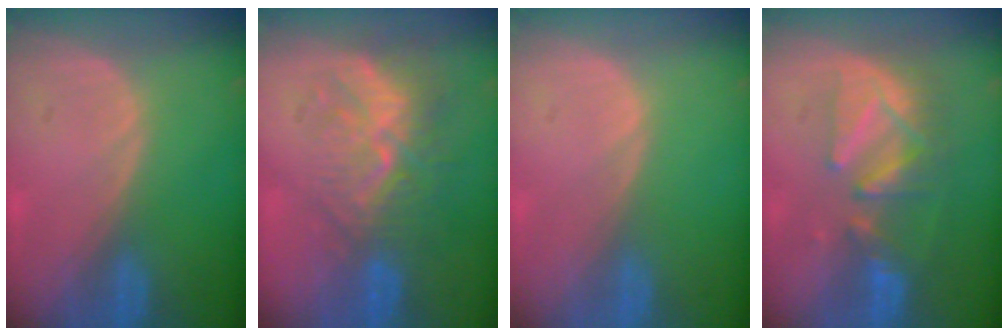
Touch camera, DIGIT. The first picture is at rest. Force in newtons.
{"total": 9.8, "press": 8.5, "slide": 4.8}
{"total": 0.0}
{"total": 8.3, "press": 7.9, "slide": 2.6}